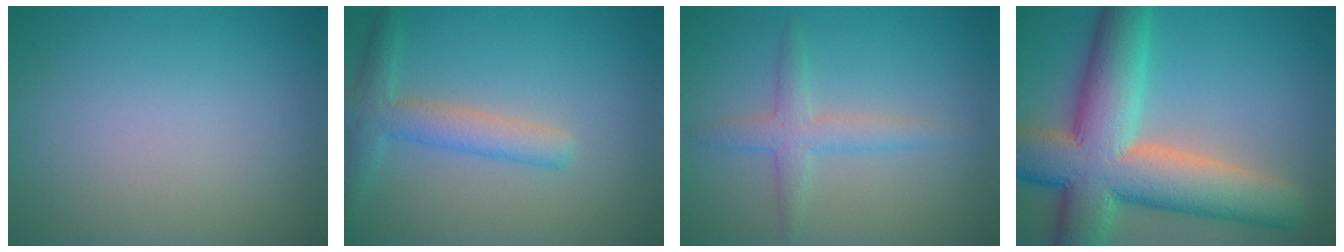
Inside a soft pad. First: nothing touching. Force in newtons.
{"total": 3.3, "press": 3.3, "slide": 0.2}
{"total": 2.6, "press": 2.6, "slide": 0.1}
{"total": 13.0, "press": 12.9, "slide": 1.0}